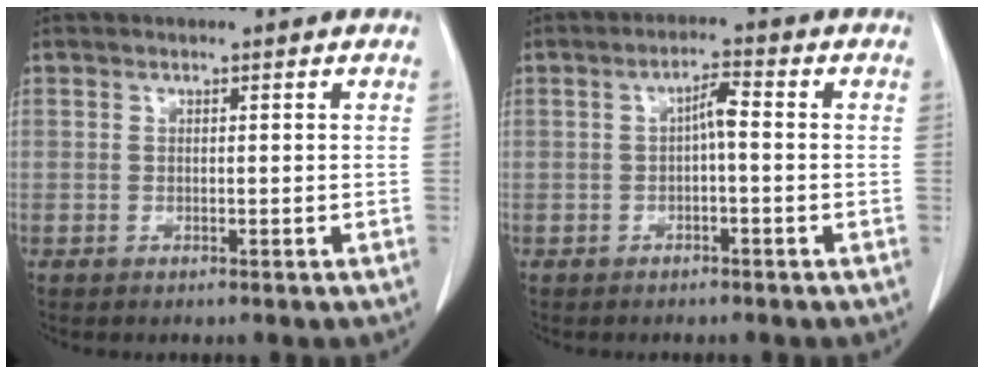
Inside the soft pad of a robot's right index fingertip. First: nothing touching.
{"total": 2.9, "force": [-0.2, 0.5, 2.8], "torque": [-0.048, 0.011, -0.003]}